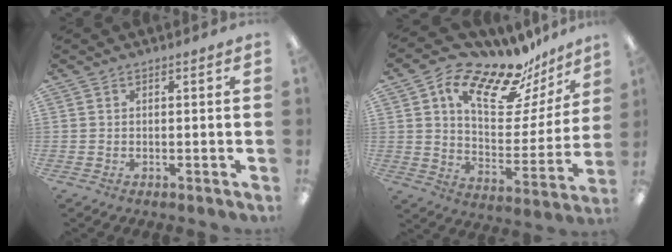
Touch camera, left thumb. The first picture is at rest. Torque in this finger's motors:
{"motor_torque": [0.39, 0.52, 1.12, -1.65, 0.22]}